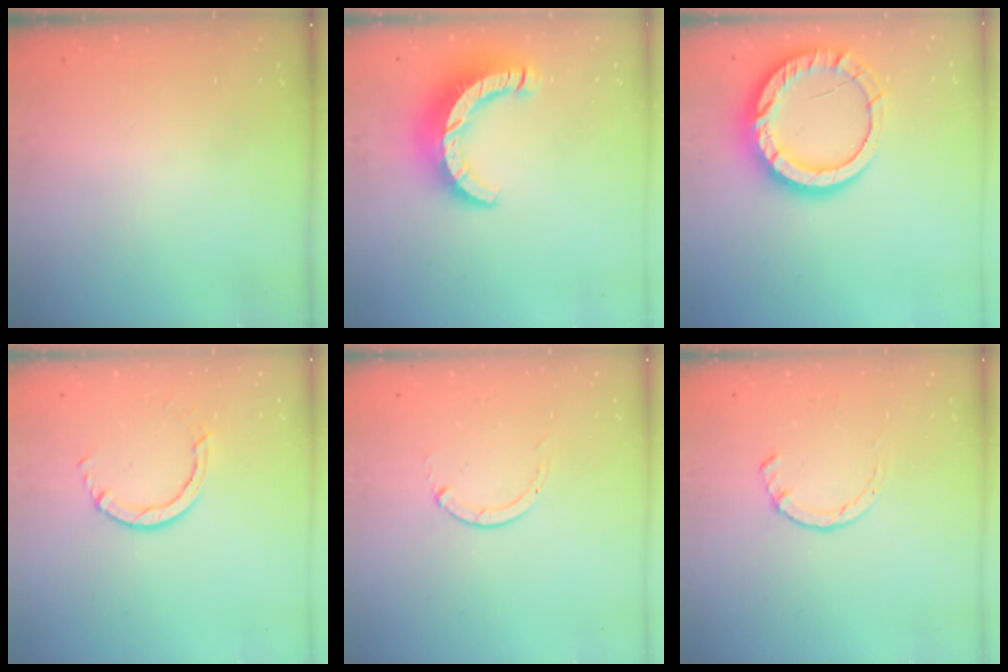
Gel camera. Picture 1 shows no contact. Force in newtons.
{"total": 12.2, "press": 12.1, "slide": 1.3}
{"total": 16.7, "press": 16.6, "slide": 1.4}
{"total": 3.1, "press": 3.1, "slide": 0.3}
{"total": 0.0}
{"total": 2.8, "press": 2.8, "slide": 0.4}